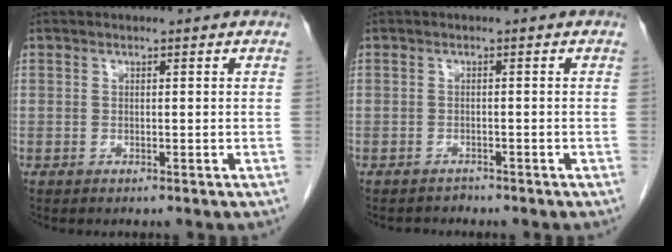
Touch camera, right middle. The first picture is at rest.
{"total": 1.1, "force": [-1.0, 0.4, -0.3], "torque": [0.001, -0.003, -0.017]}